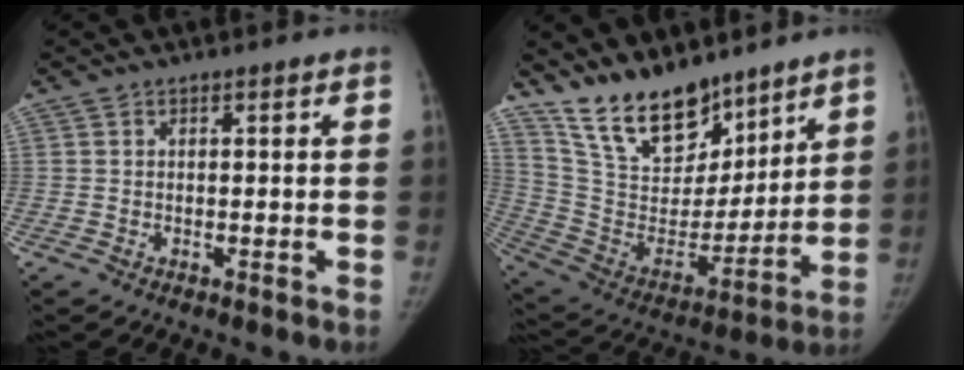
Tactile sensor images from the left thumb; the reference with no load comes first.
{"total": 18.7, "force": [14.6, 8.4, 8.0], "torque": [-0.101, -0.085, 0.270]}